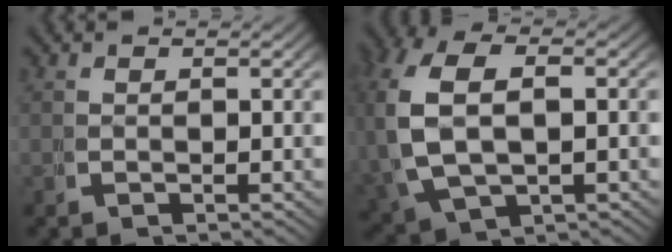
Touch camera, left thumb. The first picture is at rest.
{"total": 7.9, "force": [0.3, 5.1, 5.9], "torque": [-0.158, -0.018, 0.029]}